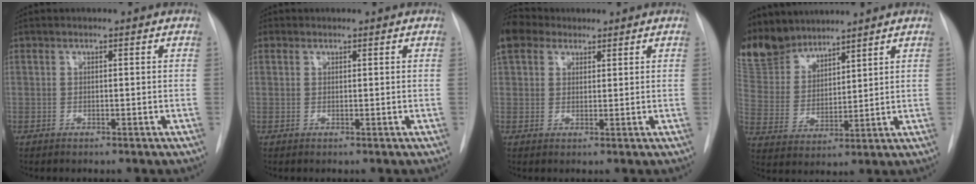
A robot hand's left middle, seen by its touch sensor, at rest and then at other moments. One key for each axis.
{"total": 0.6, "fx": 0.2, "fy": 0.2, "fz": -0.5, "tx": 0.019, "ty": 0.000, "tz": -0.001}
{"total": 4.7, "fx": 3.9, "fy": 2.5, "fz": 0.7, "tx": -0.021, "ty": 0.022, "tz": 0.078}
{"total": 10.2, "fx": 9.5, "fy": 3.4, "fz": 1.6, "tx": -0.038, "ty": 0.004, "tz": 0.202}